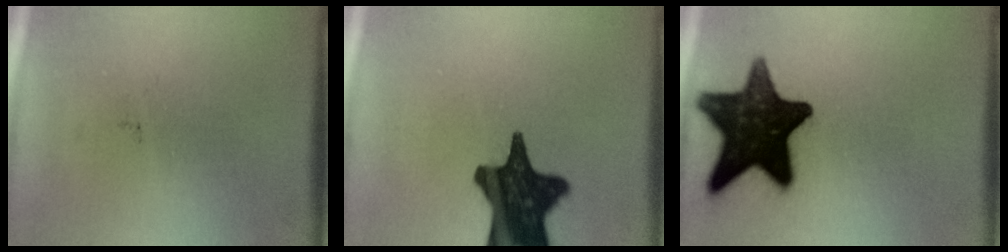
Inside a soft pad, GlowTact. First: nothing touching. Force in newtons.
{"total": 16.5}
{"total": 15.9}